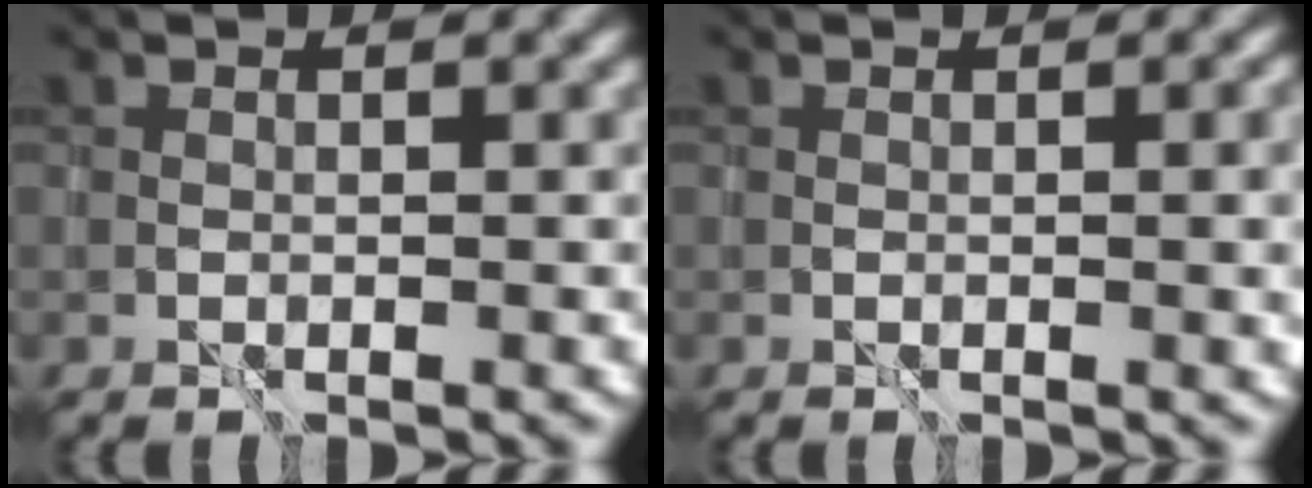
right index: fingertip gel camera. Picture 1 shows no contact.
{"total": 2.5, "force": [0.2, 0.8, 2.3], "torque": [-0.031, -0.005, 0.010]}